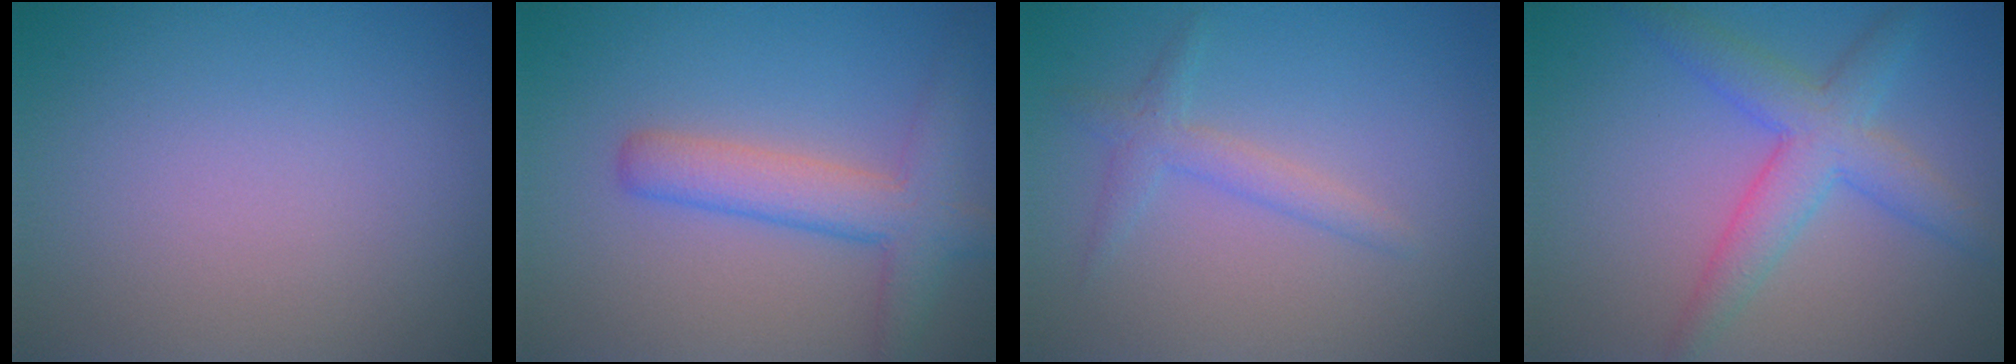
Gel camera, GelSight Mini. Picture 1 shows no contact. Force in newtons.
{"total": 4.5, "press": 4.5, "slide": 0.2}
{"total": 1.9, "press": 1.9, "slide": 0.1}
{"total": 4.7, "press": 4.7, "slide": 0.1}